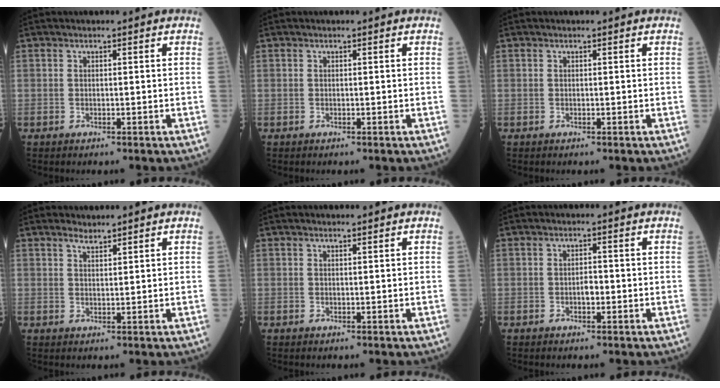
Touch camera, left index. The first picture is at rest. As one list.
[{"total": 0.0}, {"total": 0.0}, {"total": 1.6, "force": [1.6, 0.2, 0.3], "torque": [-0.010, 0.002, 0.032]}, {"total": 0.8, "force": [0.8, 0.0, 0.3], "torque": [-0.006, 0.003, 0.014]}, {"total": 1.4, "force": [-0.4, 0.6, 1.2], "torque": [-0.019, 0.001, -0.008]}]